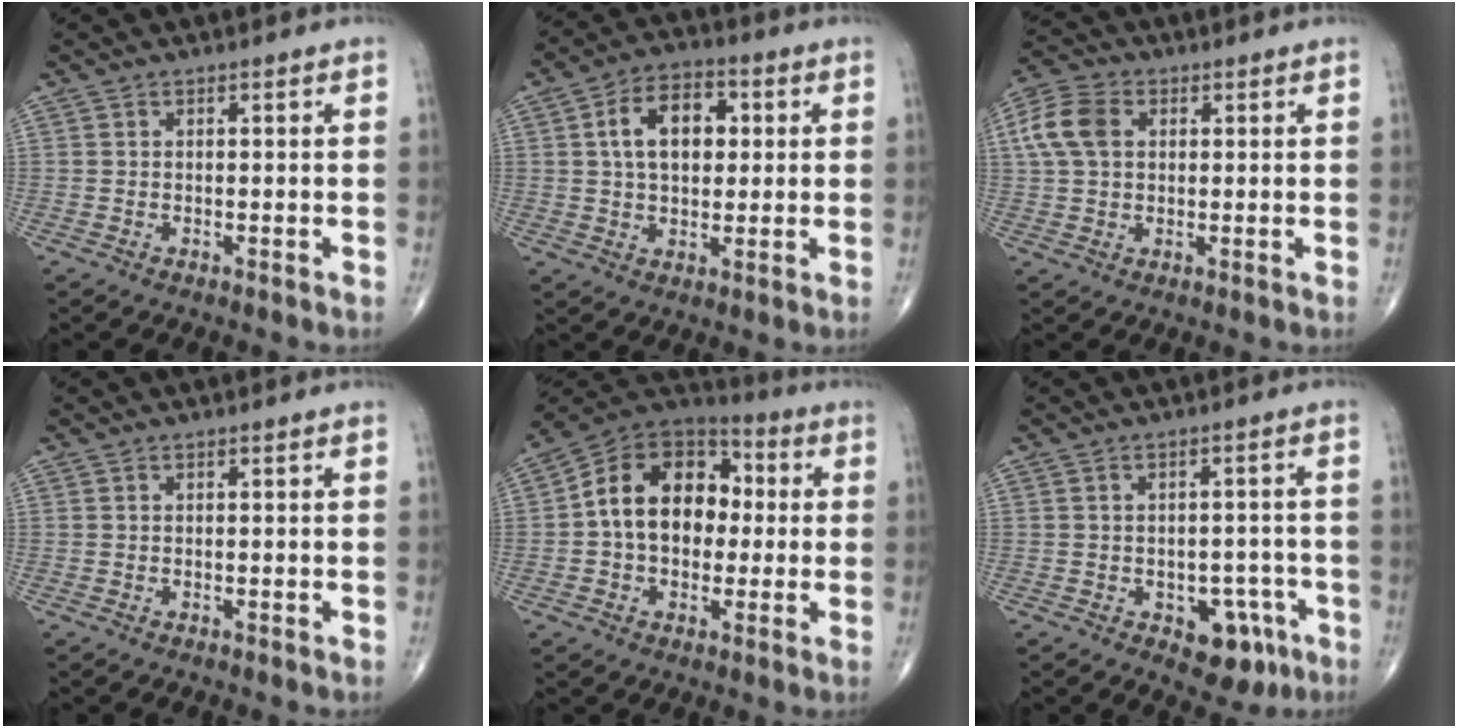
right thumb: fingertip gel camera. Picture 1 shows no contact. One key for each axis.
{"total": 11.4, "fx": 2.3, "fy": 7.2, "fz": 8.5, "tx": -0.120, "ty": 0.012, "tz": 0.033}
{"total": 8.7, "fx": 2.0, "fy": 6.1, "fz": 5.9, "tx": -0.122, "ty": 0.015, "tz": 0.034}
{"total": 0.0}
{"total": 16.9, "fx": 0.8, "fy": 12.1, "fz": 11.9, "tx": -0.157, "ty": 0.038, "tz": 0.002}
{"total": 7.9, "fx": -3.8, "fy": 4.9, "fz": 4.9, "tx": -0.023, "ty": 0.020, "tz": -0.041}